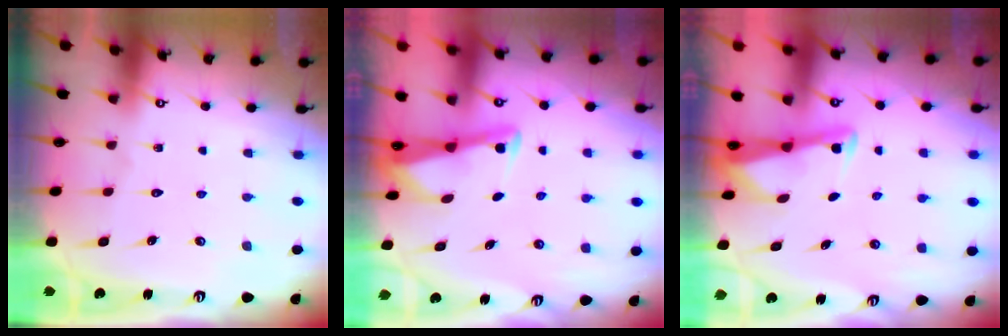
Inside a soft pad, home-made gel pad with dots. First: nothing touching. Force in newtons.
{"total": 2.9, "press": 2.9, "slide": 0.3}
{"total": 2.7, "press": 2.7, "slide": 0.2}